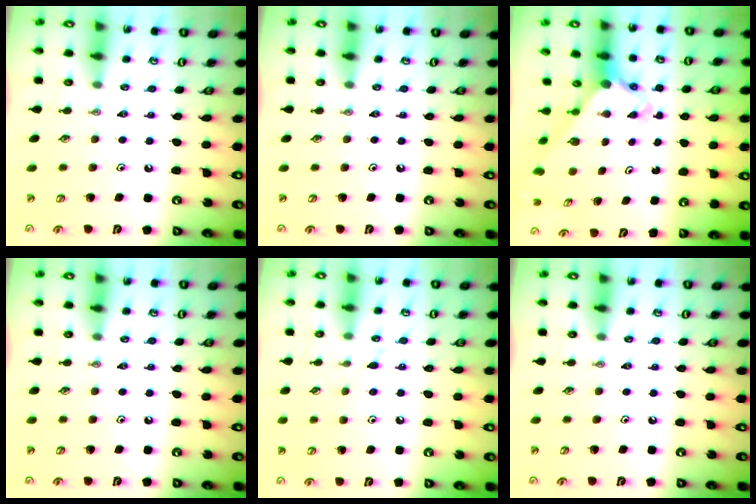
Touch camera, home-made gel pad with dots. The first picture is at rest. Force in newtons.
{"total": 0.0}
{"total": 3.0, "press": 3.0, "slide": 0.1}
{"total": 0.0}
{"total": 6.7, "press": 6.7, "slide": 0.8}
{"total": 0.0}